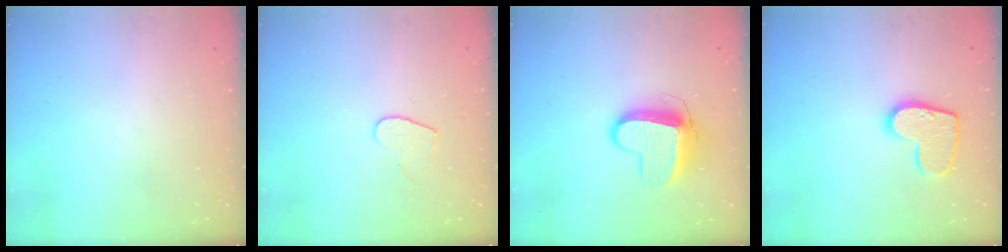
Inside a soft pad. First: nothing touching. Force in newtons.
{"total": 5.8, "press": 5.8, "slide": 0.4}
{"total": 11.1, "press": 11.1, "slide": 0.4}
{"total": 12.9, "press": 12.9, "slide": 0.8}